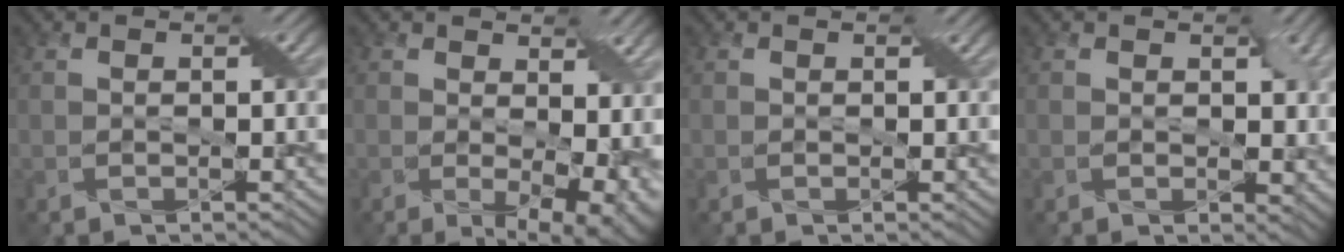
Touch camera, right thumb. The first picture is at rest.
{"total": 8.7, "force": [0.4, 5.1, 7.1], "torque": [-0.096, -0.029, 0.029]}
{"total": 0.6, "force": [0.2, 0.4, 0.4], "torque": [-0.005, 0.001, 0.002]}
{"total": 2.8, "force": [0.8, 2.0, 1.8], "torque": [-0.031, -0.007, 0.014]}